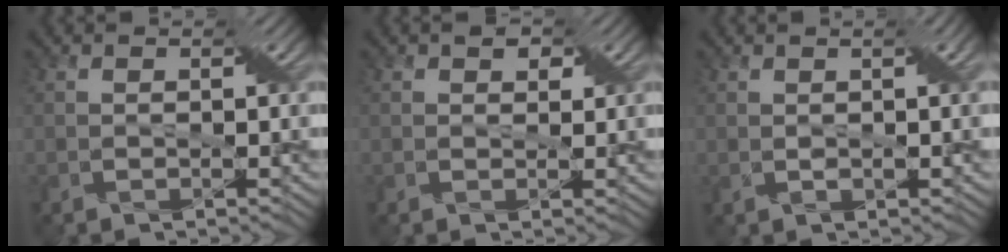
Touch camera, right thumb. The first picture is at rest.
{"total": 2.0, "force": [1.1, 1.2, 1.0], "torque": [-0.015, -0.001, 0.019]}
{"total": 2.6, "force": [0.8, 0.5, 2.4], "torque": [-0.045, 0.008, 0.016]}